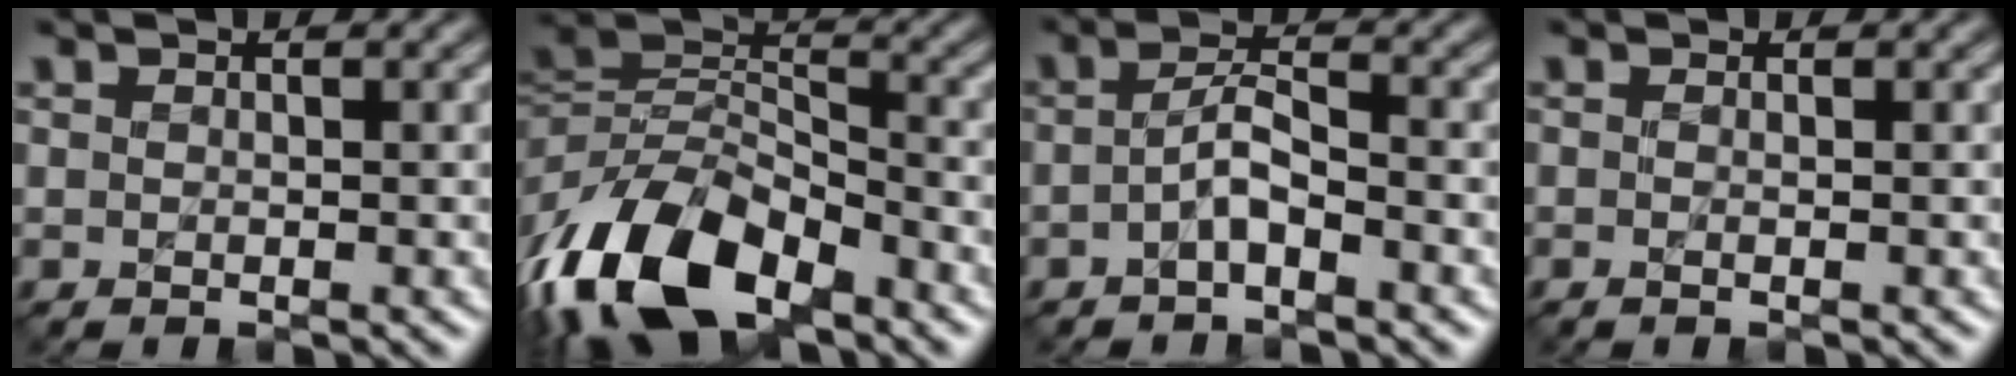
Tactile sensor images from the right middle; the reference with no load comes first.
{"total": 11.8, "force": [-6.5, 6.2, 7.6], "torque": [-0.156, -0.007, -0.129]}
{"total": 2.1, "force": [-1.0, 0.4, 1.8], "torque": [-0.037, 0.010, -0.025]}
{"total": 1.0, "force": [0.1, 0.5, 0.9], "torque": [-0.008, -0.005, -0.009]}